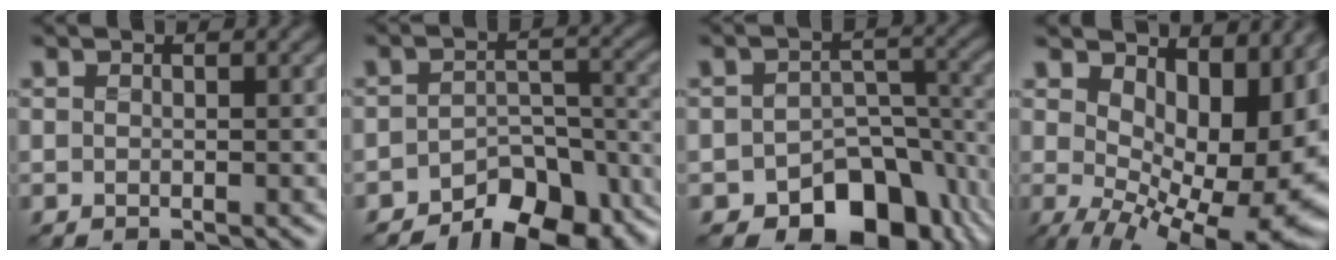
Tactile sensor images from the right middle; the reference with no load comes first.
{"total": 9.1, "force": [-6.6, 4.0, 4.9], "torque": [-0.058, -0.014, -0.100]}
{"total": 9.9, "force": [-6.1, 5.8, 5.1], "torque": [-0.057, -0.018, -0.092]}
{"total": 15.6, "force": [1.7, 7.8, 13.4], "torque": [-0.170, -0.011, 0.057]}